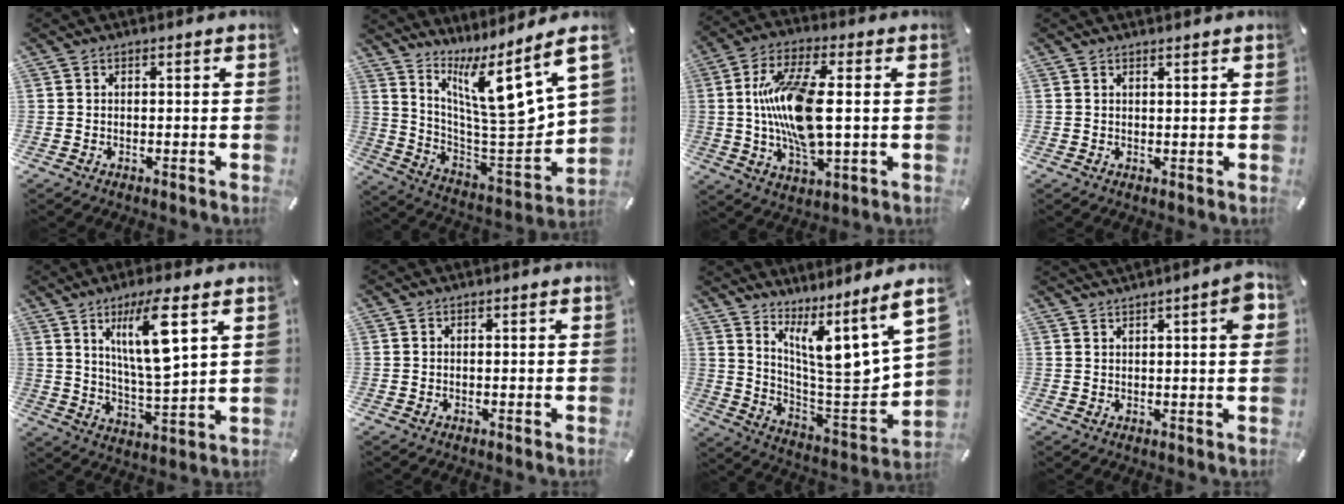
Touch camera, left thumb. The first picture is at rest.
{"total": 14.0, "force": [9.6, 1.6, 10.1], "torque": [-0.162, -0.102, 0.145]}
{"total": 16.5, "force": [1.0, 6.8, 15.1], "torque": [-0.320, -0.009, 0.012]}
{"total": 0.9, "force": [0.8, -0.2, 0.1], "torque": [-0.002, -0.002, 0.015]}
{"total": 13.3, "force": [6.1, 2.8, 11.5], "torque": [-0.207, -0.018, 0.096]}
{"total": 0.0}
{"total": 11.9, "force": [8.7, 1.0, 8.1], "torque": [-0.125, -0.105, 0.131]}
{"total": 5.5, "force": [2.6, 0.8, 4.7], "torque": [-0.068, -0.012, 0.040]}